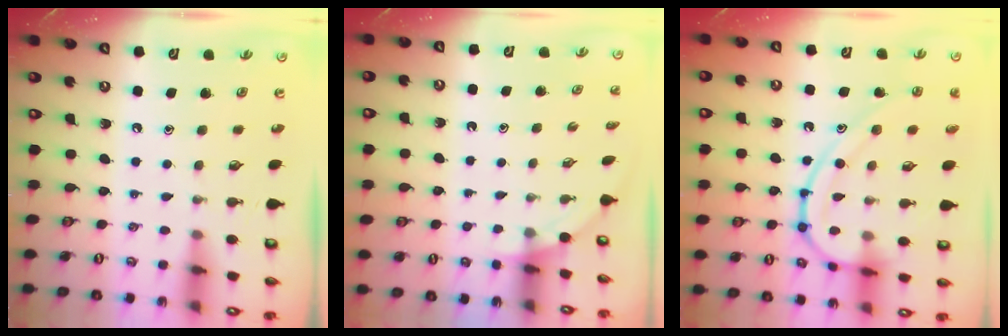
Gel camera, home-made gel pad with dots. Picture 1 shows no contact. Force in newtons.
{"total": 0.9, "press": 0.9, "slide": 0.2}
{"total": 13.7, "press": 13.7, "slide": 0.2}